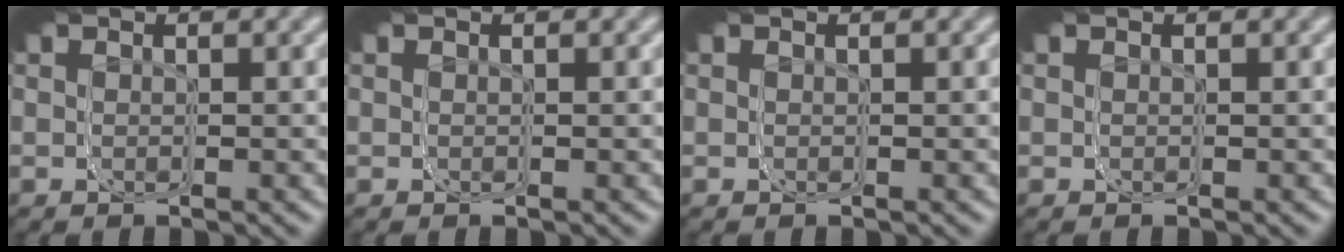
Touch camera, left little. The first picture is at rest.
{"total": 0.0}
{"total": 0.0}
{"total": 0.0}